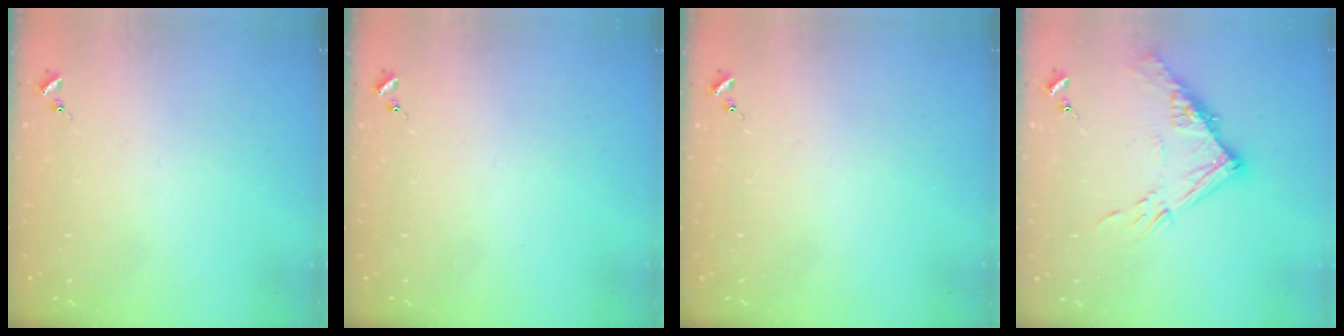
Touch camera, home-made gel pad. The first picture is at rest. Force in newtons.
{"total": 0.0}
{"total": 0.0}
{"total": 13.2, "press": 13.2, "slide": 1.2}